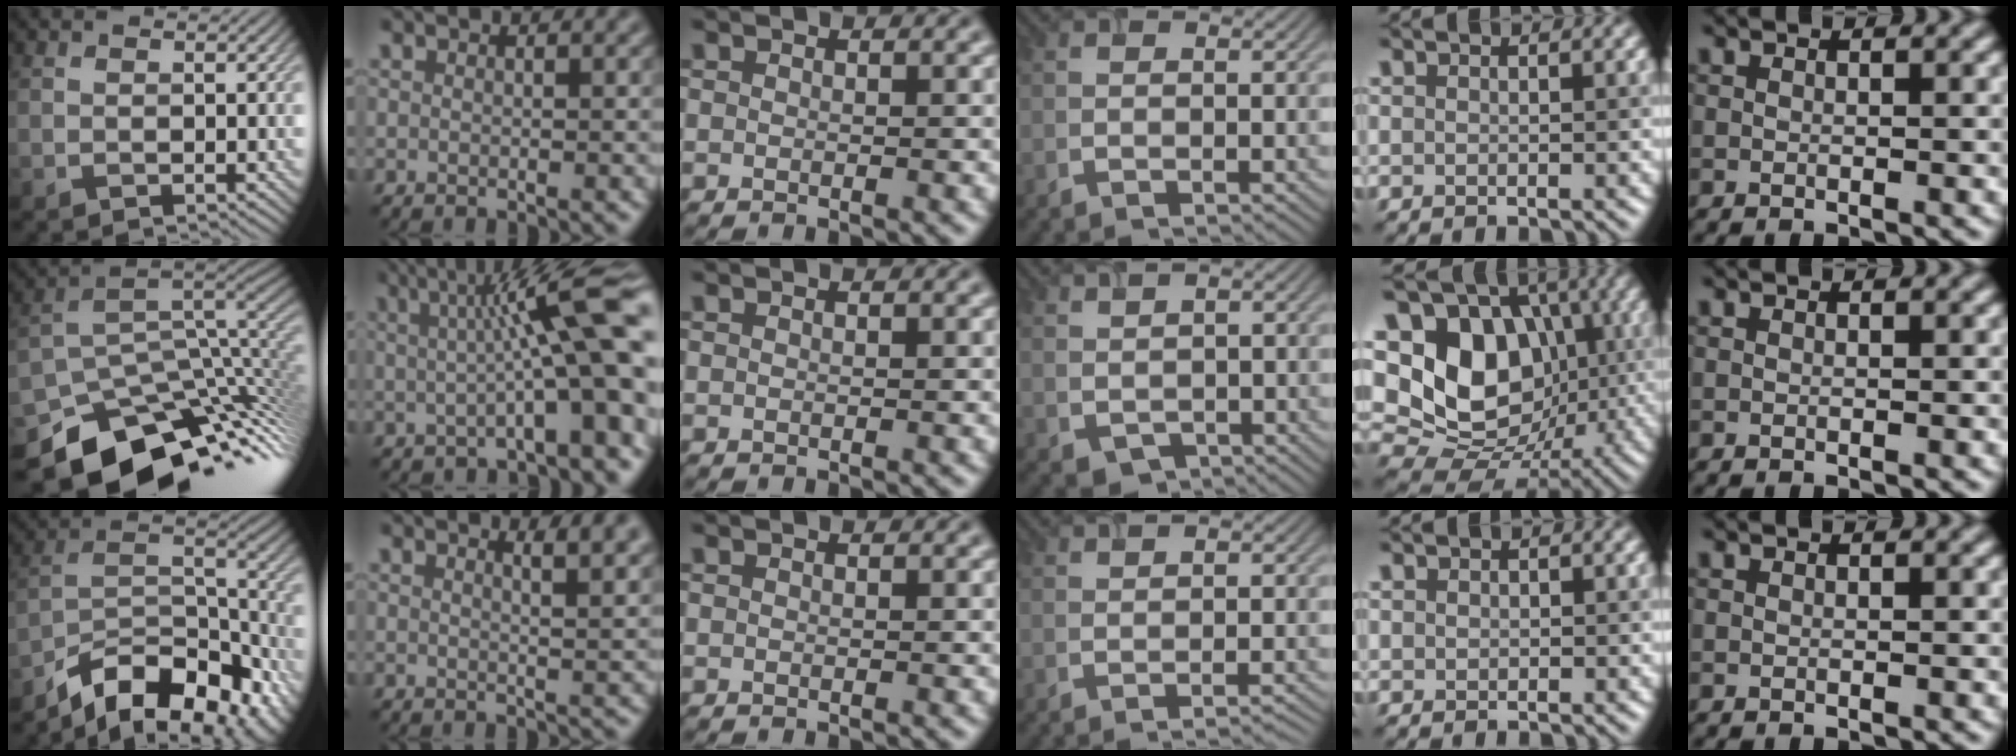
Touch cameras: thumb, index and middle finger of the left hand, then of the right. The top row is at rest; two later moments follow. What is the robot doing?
{"motion": "open", "object": "airpods case & airpods"}